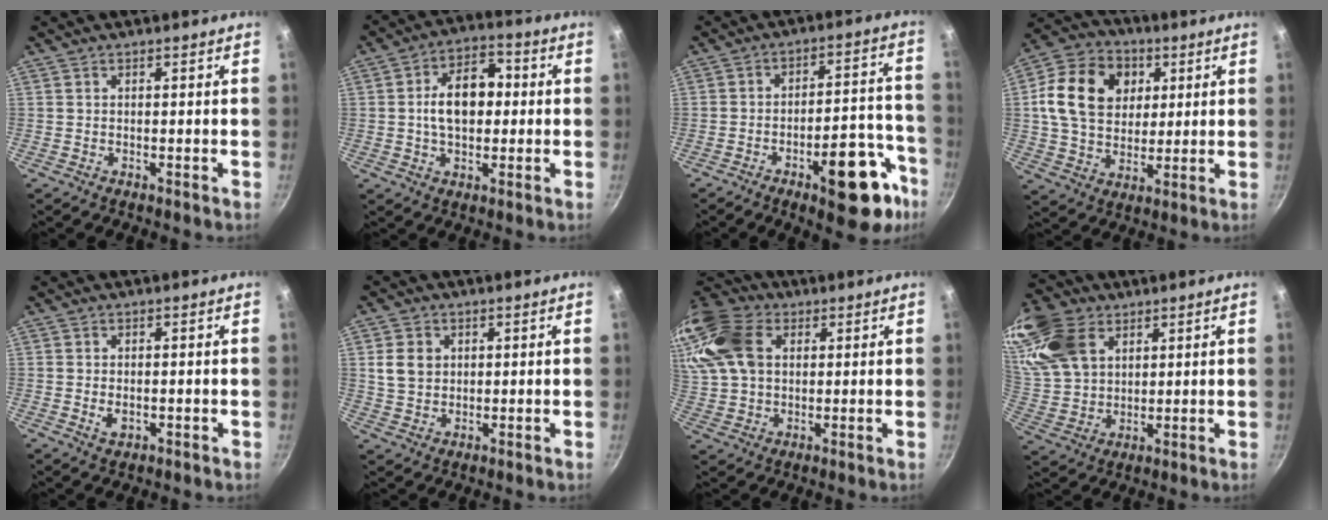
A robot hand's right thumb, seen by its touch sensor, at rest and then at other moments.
{"total": 11.4, "force": [0.4, 7.4, 8.7], "torque": [-0.107, 0.022, -0.004]}
{"total": 17.2, "force": [-8.9, 6.8, 13.0], "torque": [-0.114, 0.063, -0.117]}
{"total": 17.2, "force": [4.2, 13.2, 10.2], "torque": [-0.158, 0.005, 0.063]}
{"total": 2.6, "force": [-0.5, 1.7, 1.9], "torque": [-0.032, -0.002, -0.005]}
{"total": 5.7, "force": [1.3, 4.7, 3.1], "torque": [-0.041, 0.000, 0.026]}
{"total": 20.4, "force": [6.3, 14.7, 12.6], "torque": [-0.285, 0.018, 0.113]}
{"total": 18.4, "force": [8.6, 12.8, 10.2], "torque": [-0.209, -0.009, 0.173]}